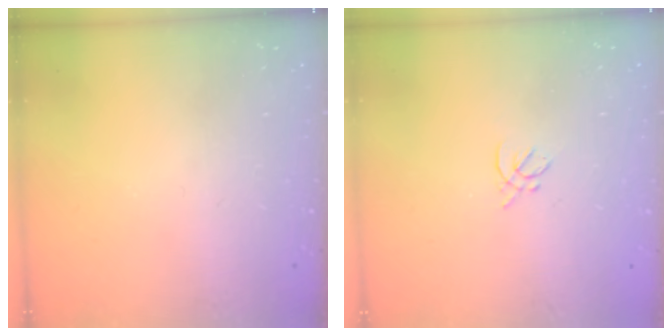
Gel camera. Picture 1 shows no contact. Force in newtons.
{"total": 2.1, "press": 2.0, "slide": 0.7}